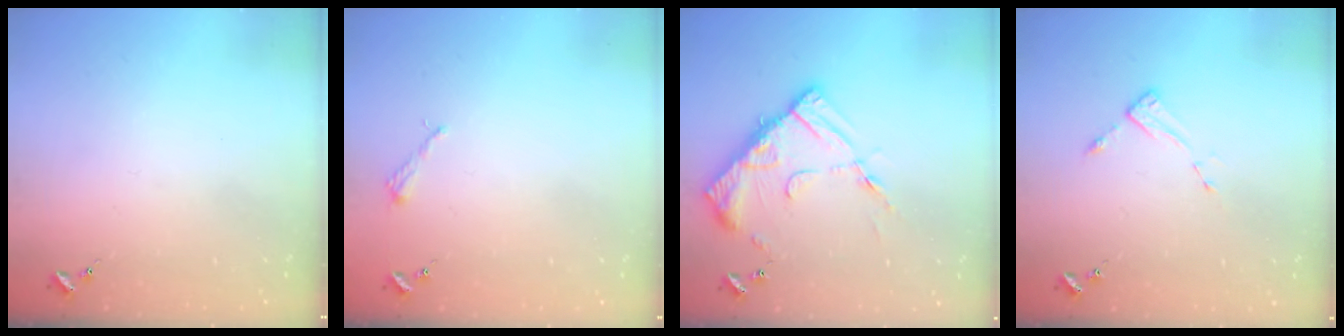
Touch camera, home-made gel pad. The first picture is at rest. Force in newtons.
{"total": 2.2, "press": 2.2, "slide": 0.3}
{"total": 14.5, "press": 14.5, "slide": 1.3}
{"total": 2.6, "press": 2.6, "slide": 0.4}